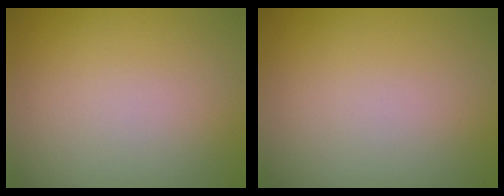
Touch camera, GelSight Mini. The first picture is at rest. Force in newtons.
{"total": 0.0}